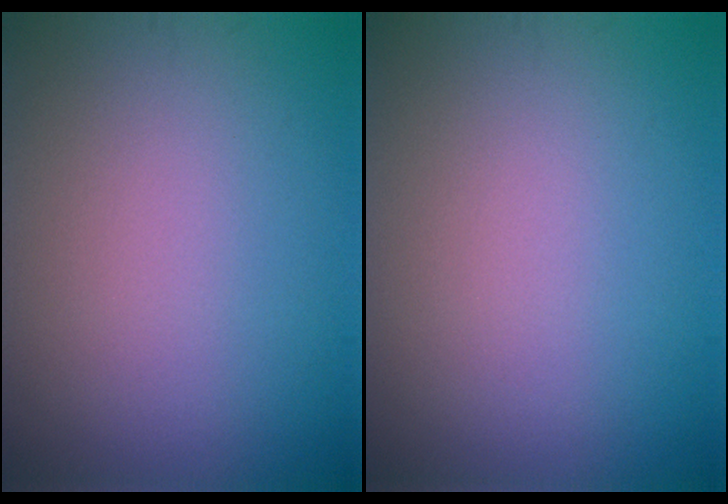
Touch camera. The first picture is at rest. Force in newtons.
{"total": 0.0}